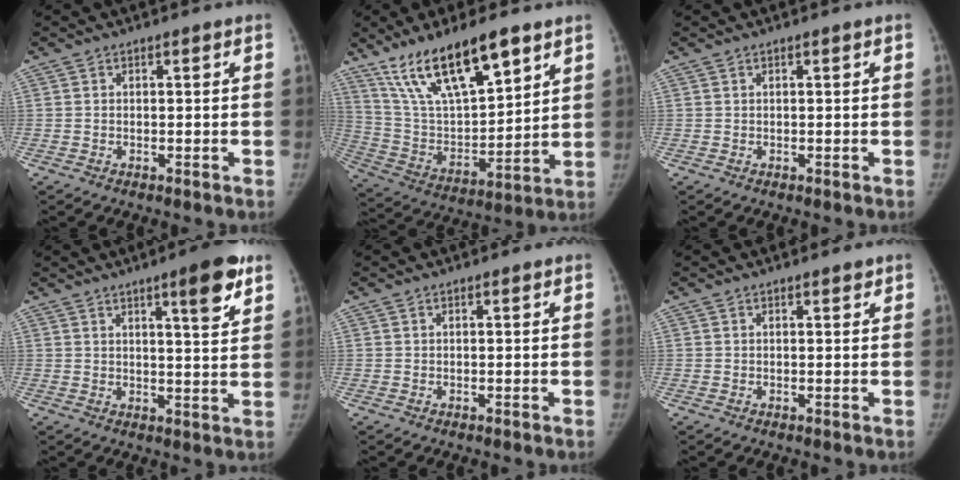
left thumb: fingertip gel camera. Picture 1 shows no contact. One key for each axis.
{"total": 20.5, "fx": 13.0, "fy": 7.3, "fz": 14.0, "tx": -0.222, "ty": -0.049, "tz": 0.251}
{"total": 0.0}
{"total": 8.7, "fx": 5.0, "fy": 1.7, "fz": 6.9, "tx": -0.084, "ty": -0.026, "tz": 0.065}
{"total": 0.0}
{"total": 1.0, "fx": 0.7, "fy": 0.5, "fz": 0.4, "tx": 0.001, "ty": -0.003, "tz": 0.006}